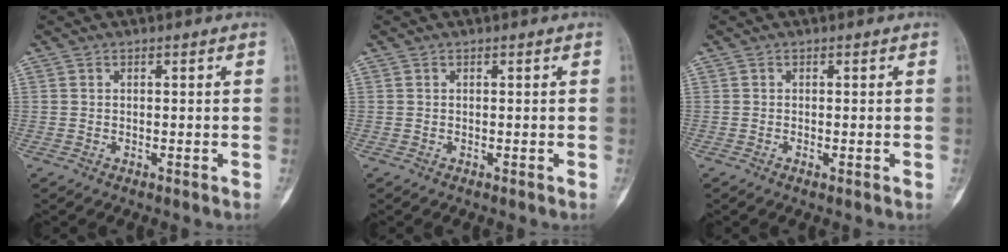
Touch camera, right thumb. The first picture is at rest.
{"total": 0.0}
{"total": 0.7, "force": [-0.2, 0.2, 0.6], "torque": [-0.008, -0.001, -0.005]}